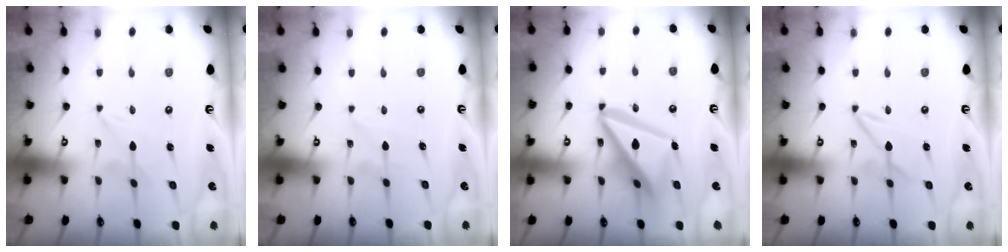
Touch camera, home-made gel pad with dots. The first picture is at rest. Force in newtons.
{"total": 0.0}
{"total": 18.0, "press": 17.9, "slide": 2.0}
{"total": 1.8, "press": 1.8, "slide": 0.2}